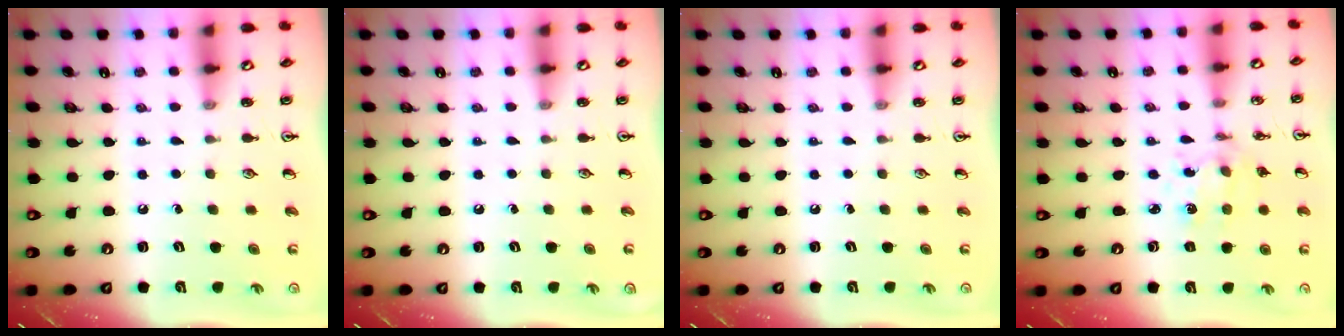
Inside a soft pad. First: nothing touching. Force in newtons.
{"total": 0.0}
{"total": 0.0}
{"total": 2.4, "press": 2.4, "slide": 0.5}